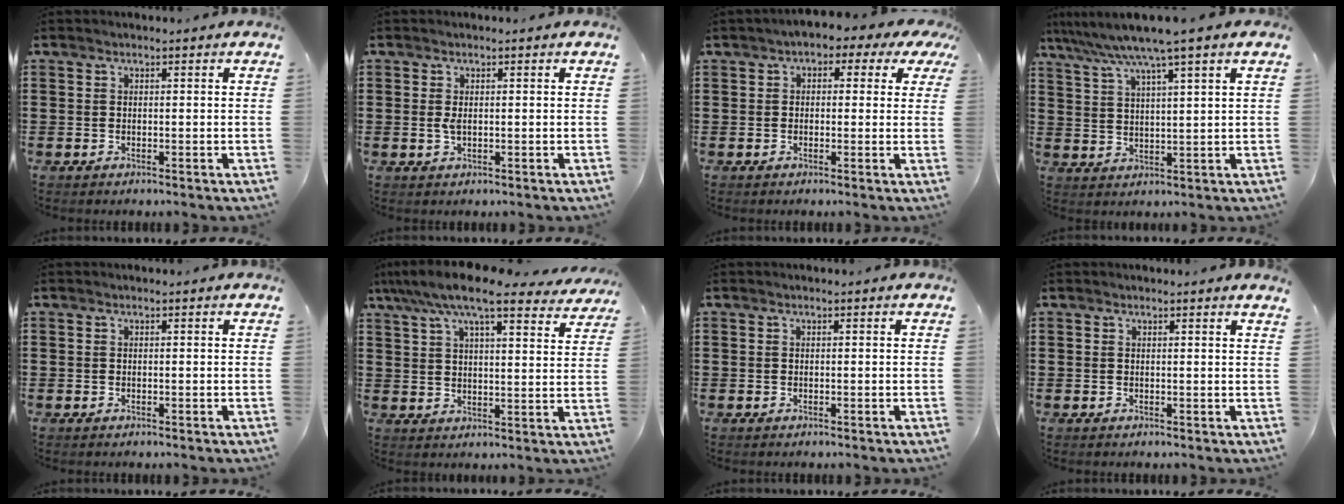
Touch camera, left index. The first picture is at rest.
{"total": 1.6, "force": [0.0, 0.7, 1.4], "torque": [-0.036, -0.001, -0.004]}
{"total": 2.4, "force": [0.2, 1.7, 1.7], "torque": [-0.038, 0.007, -0.003]}
{"total": 6.6, "force": [5.2, -0.6, 4.1], "torque": [-0.096, -0.024, 0.085]}
{"total": 0.0}
{"total": 9.5, "force": [7.9, 1.4, 5.1], "torque": [-0.118, -0.029, 0.137]}
{"total": 0.0}
{"total": 0.9, "force": [0.7, -0.3, 0.5], "torque": [-0.011, -0.004, 0.014]}